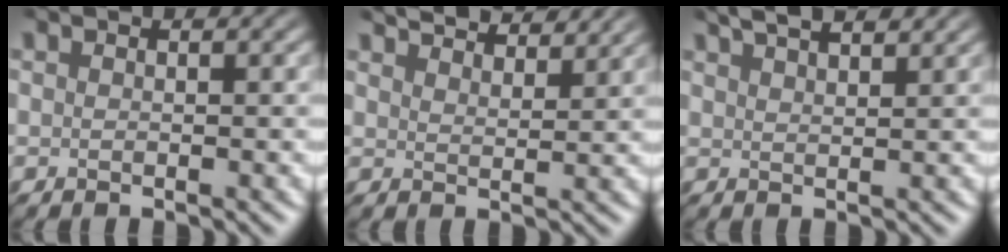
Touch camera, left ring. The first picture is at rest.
{"total": 5.1, "force": [4.7, 0.9, 1.7], "torque": [-0.022, 0.006, 0.059]}
{"total": 4.8, "force": [3.6, 1.5, 2.8], "torque": [-0.027, 0.022, 0.035]}